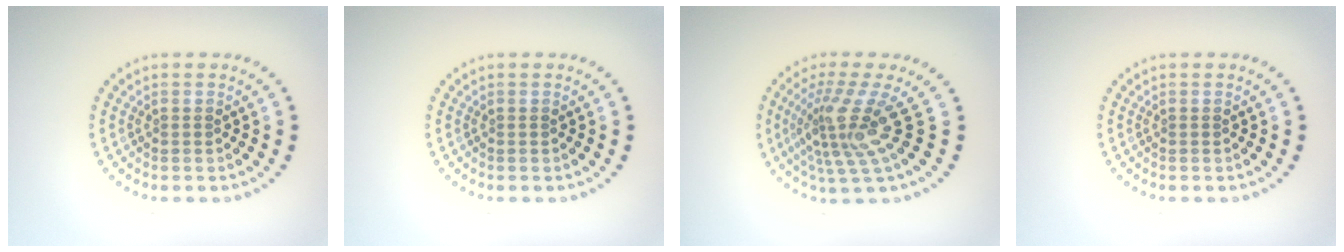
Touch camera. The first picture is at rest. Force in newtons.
{"total": 0.0}
{"total": 4.5, "press": 3.0, "slide": 3.3}
{"total": 0.0}